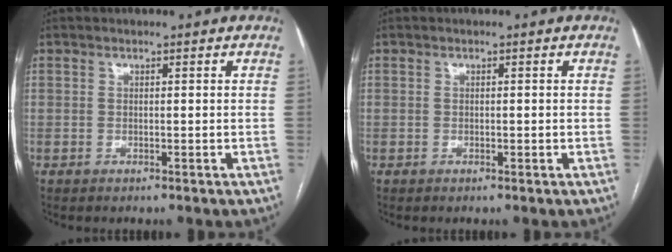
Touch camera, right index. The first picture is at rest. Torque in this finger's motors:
{"motor_torque": [-0.27, 0.19, -0.04, 0.00]}